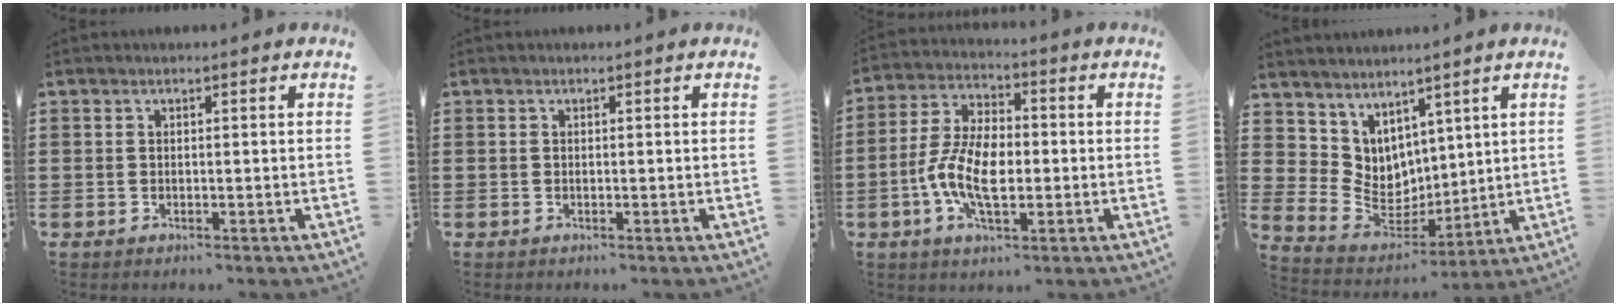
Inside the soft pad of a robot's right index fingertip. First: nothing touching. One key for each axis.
{"total": 0.0}
{"total": 9.1, "fx": -2.0, "fy": 4.5, "fz": 7.6, "tx": -0.172, "ty": -0.002, "tz": -0.040}
{"total": 6.0, "fx": 4.0, "fy": 4.6, "fz": 0.0, "tx": -0.043, "ty": -0.040, "tz": 0.081}